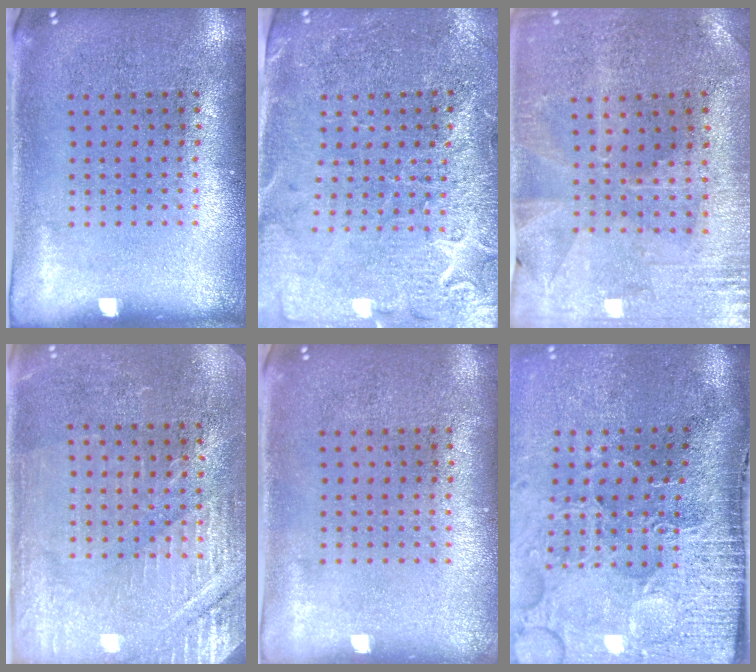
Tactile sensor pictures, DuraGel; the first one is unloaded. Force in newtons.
{"total": 3.2, "press": 3.1, "slide": 1.0}
{"total": 0.7, "press": 0.6, "slide": 0.3}
{"total": 2.9, "press": 2.9, "slide": 0.3}
{"total": 0.0}
{"total": 5.1, "press": 4.0, "slide": 3.1}